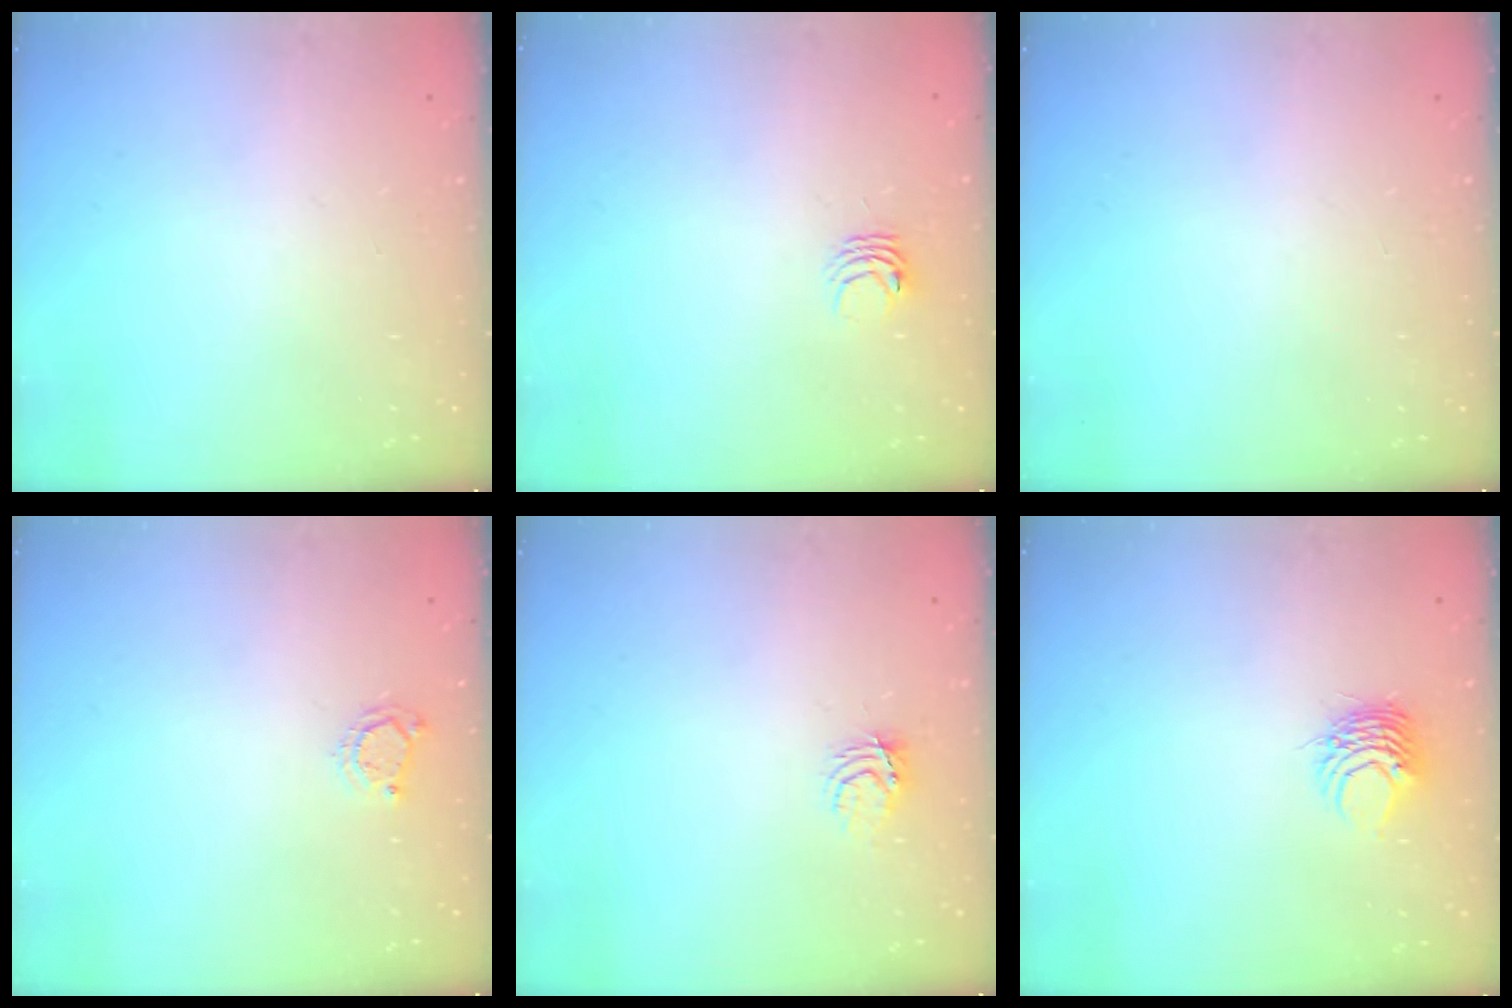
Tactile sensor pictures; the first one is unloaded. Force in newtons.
{"total": 3.3, "press": 3.3, "slide": 0.3}
{"total": 0.0}
{"total": 4.0, "press": 3.9, "slide": 0.5}
{"total": 3.9, "press": 3.9, "slide": 0.4}
{"total": 5.5, "press": 5.4, "slide": 0.4}